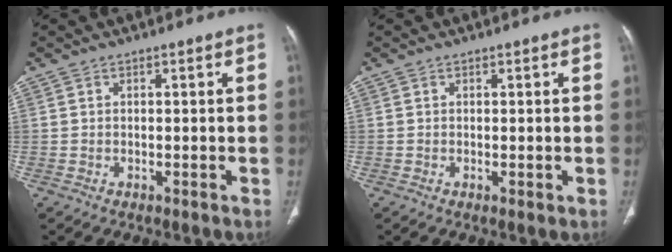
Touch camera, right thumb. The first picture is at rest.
{"total": 0.7, "force": [-0.1, 0.2, 0.7], "torque": [-0.017, -0.005, 0.000]}